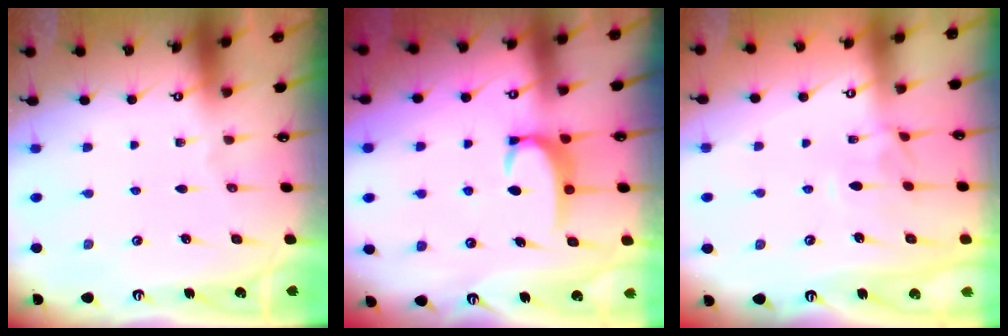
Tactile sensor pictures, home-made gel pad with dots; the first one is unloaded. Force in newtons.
{"total": 3.6, "press": 3.5, "slide": 0.4}
{"total": 2.1, "press": 2.0, "slide": 0.7}